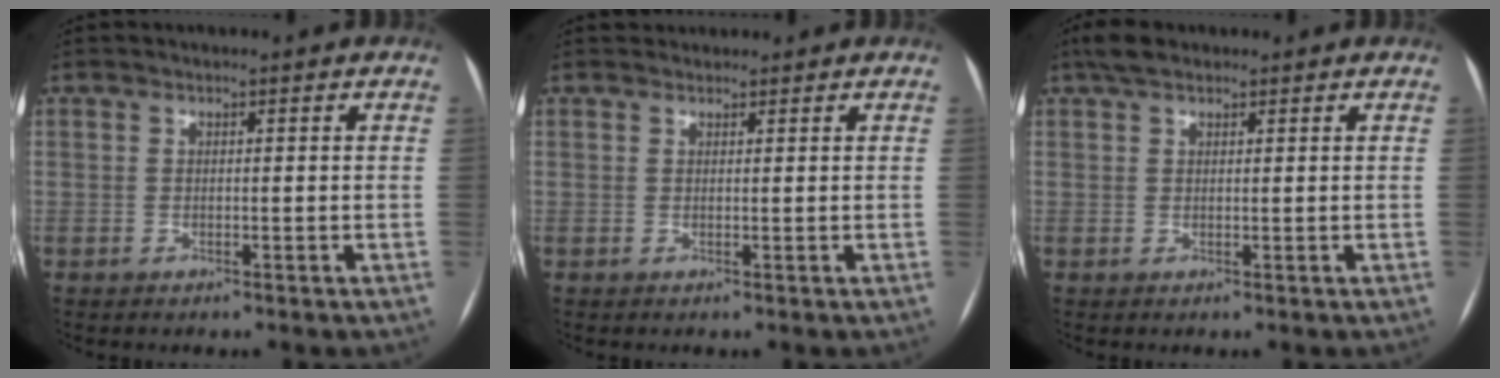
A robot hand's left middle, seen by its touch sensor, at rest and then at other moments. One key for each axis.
{"total": 1.7, "fx": 1.6, "fy": 0.6, "fz": 0.0, "tx": 0.002, "ty": 0.020, "tz": 0.026}
{"total": 3.2, "fx": 2.3, "fy": 1.5, "fz": 1.6, "tx": -0.034, "ty": 0.022, "tz": 0.042}